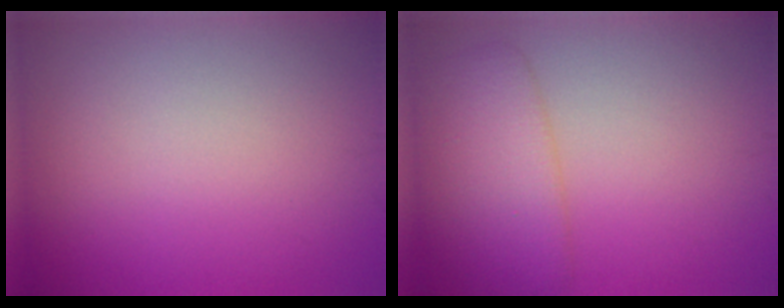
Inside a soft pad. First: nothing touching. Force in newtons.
{"total": 4.3, "press": 4.3, "slide": 0.2}